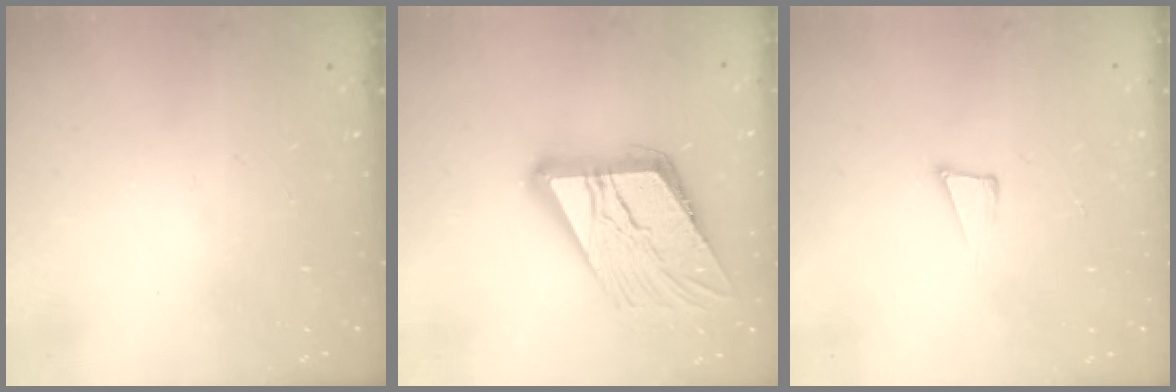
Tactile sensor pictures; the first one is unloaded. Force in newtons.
{"total": 19.0, "press": 18.9, "slide": 2.0}
{"total": 4.1, "press": 2.6, "slide": 3.2}